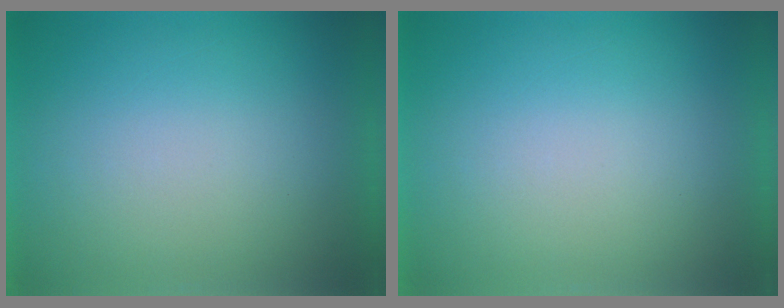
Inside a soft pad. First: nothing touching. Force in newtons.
{"total": 0.0}